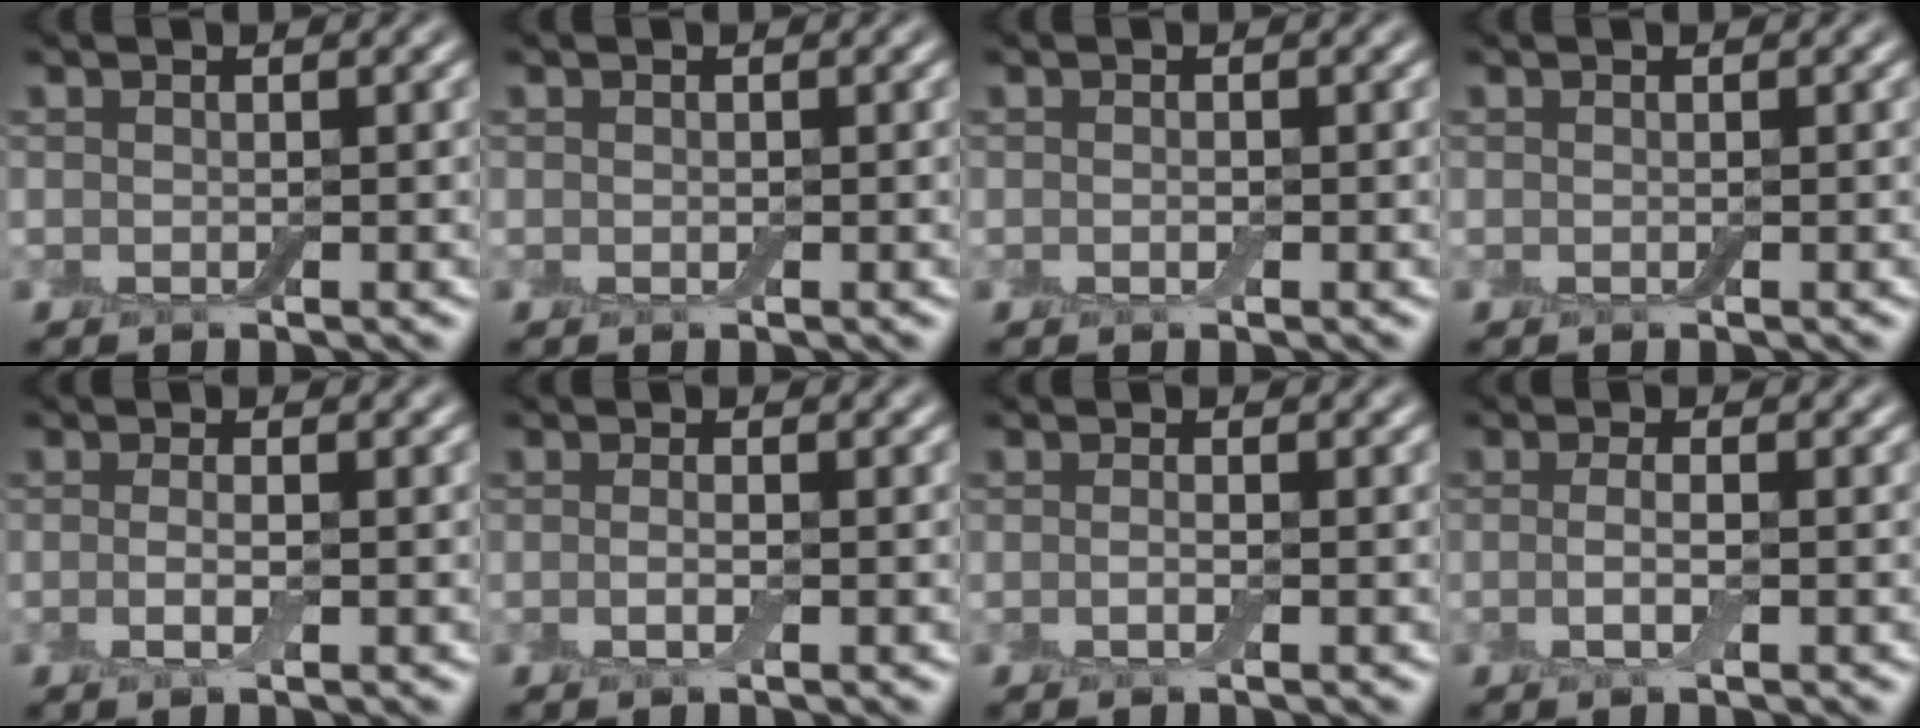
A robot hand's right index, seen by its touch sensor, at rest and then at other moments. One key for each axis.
{"total": 0.0}
{"total": 0.6, "fx": -0.2, "fy": 0.3, "fz": 0.5, "tx": -0.009, "ty": 0.000, "tz": -0.002}
{"total": 0.0}
{"total": 1.7, "fx": -0.4, "fy": 0.5, "fz": 1.6, "tx": -0.035, "ty": -0.007, "tz": -0.010}
{"total": 1.3, "fx": -0.4, "fy": 0.3, "fz": 1.2, "tx": -0.026, "ty": -0.005, "tz": -0.010}
{"total": 1.0, "fx": -0.4, "fy": 0.3, "fz": 0.9, "tx": -0.019, "ty": -0.003, "tz": -0.009}
{"total": 1.9, "fx": -0.4, "fy": 0.5, "fz": 1.8, "tx": -0.040, "ty": -0.006, "tz": -0.011}